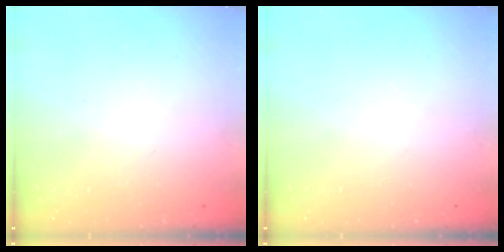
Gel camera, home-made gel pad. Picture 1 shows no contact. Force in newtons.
{"total": 0.0}